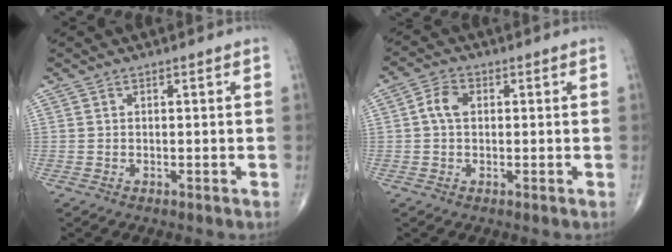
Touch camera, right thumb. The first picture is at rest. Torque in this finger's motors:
{"motor_torque": [-0.14, 0.18, 0.15, -0.12, 0.13]}